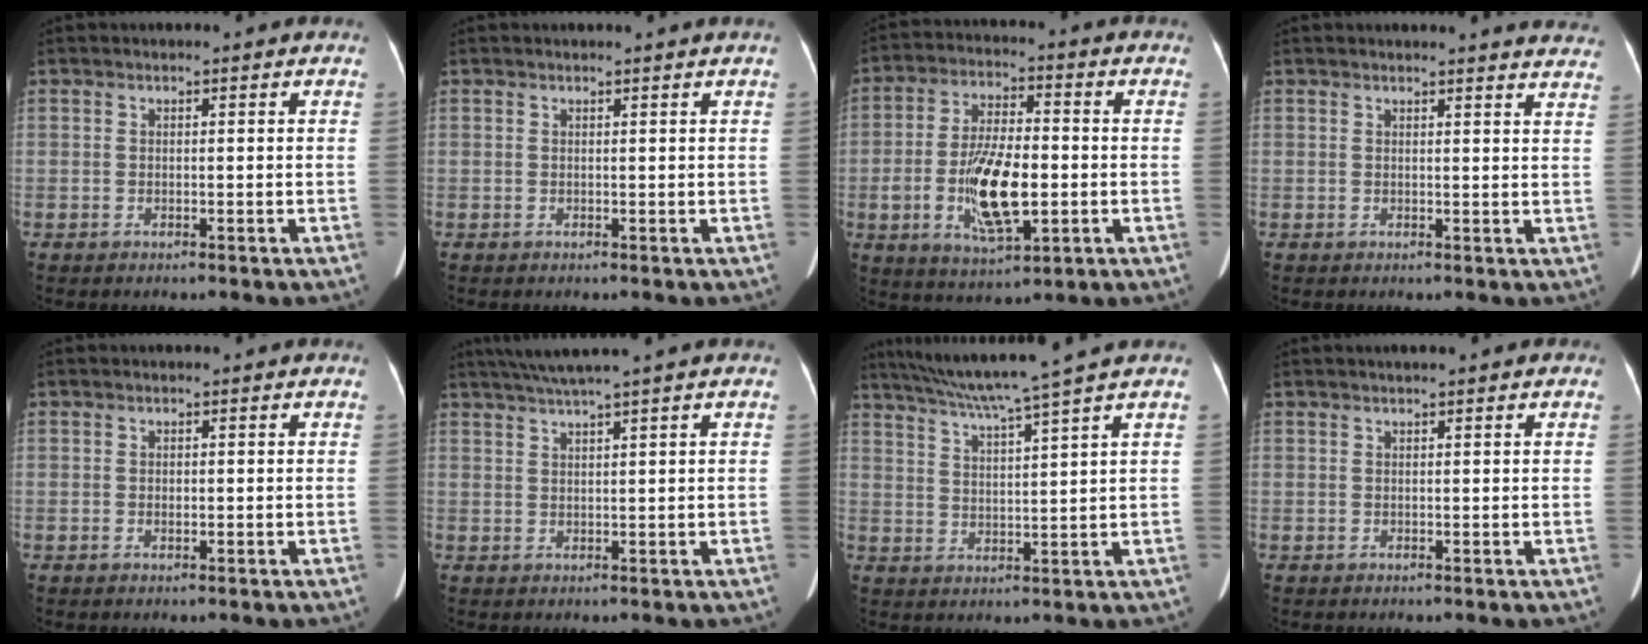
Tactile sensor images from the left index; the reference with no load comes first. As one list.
[{"total": 0.7, "force": [0.6, -0.2, 0.3], "torque": [-0.009, -0.001, 0.013]}, {"total": 12.8, "force": [-2.4, 4.5, 11.7], "torque": [-0.229, -0.002, -0.036]}, {"total": 11.0, "force": [10.7, 0.9, 2.2], "torque": [0.000, -0.048, 0.085]}, {"total": 0.9, "force": [-0.2, 0.5, 0.7], "torque": [-0.015, 0.000, -0.001]}, {"total": 4.6, "force": [3.5, -1.3, 2.7], "torque": [-0.052, 0.014, 0.069]}, {"total": 10.3, "force": [8.4, -2.4, 5.3], "torque": [-0.092, 0.002, 0.139]}, {"total": 1.5, "force": [0.9, 0.3, 1.1], "torque": [-0.018, 0.012, 0.009]}]